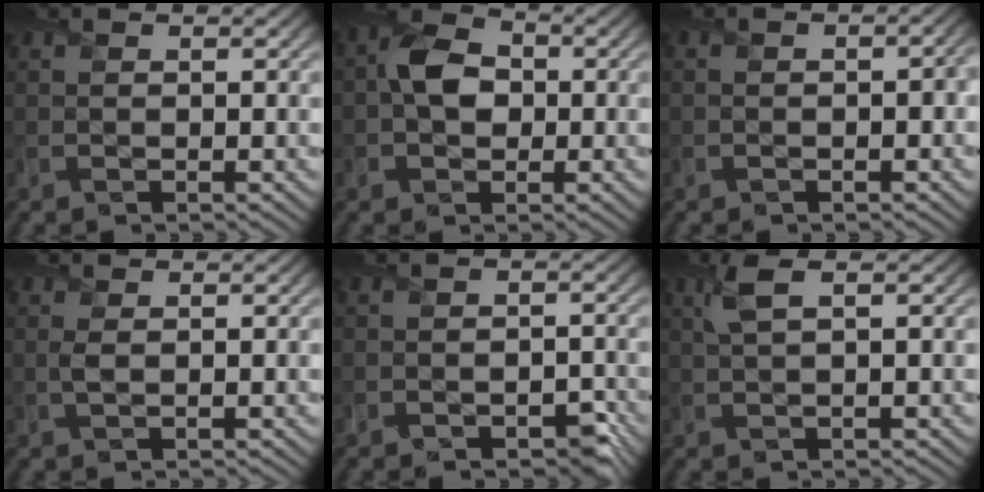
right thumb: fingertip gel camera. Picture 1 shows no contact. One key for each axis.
{"total": 5.3, "fx": -0.1, "fy": 4.0, "fz": 3.4, "tx": -0.063, "ty": 0.009, "tz": -0.014}
{"total": 1.7, "fx": -0.5, "fy": 1.1, "fz": 1.2, "tx": -0.015, "ty": -0.002, "tz": -0.005}
{"total": 1.3, "fx": 0.2, "fy": 0.6, "fz": 1.1, "tx": -0.033, "ty": 0.002, "tz": 0.004}
{"total": 2.9, "fx": -1.6, "fy": 2.1, "fz": 1.2, "tx": -0.010, "ty": 0.000, "tz": -0.022}
{"total": 2.9, "fx": 1.3, "fy": 0.7, "fz": 2.5, "tx": -0.060, "ty": 0.012, "tz": 0.023}